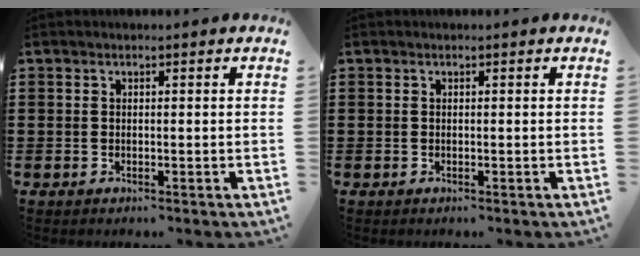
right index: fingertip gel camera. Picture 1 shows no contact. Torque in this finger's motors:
{"motor_torque": [0.42, 1.72, 0.00, 0.01]}